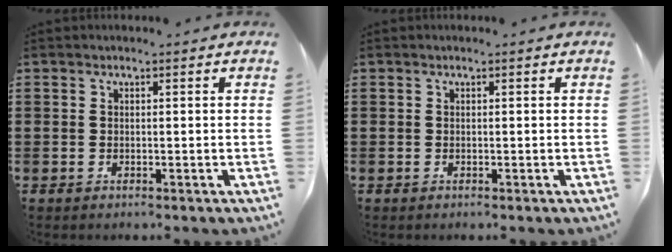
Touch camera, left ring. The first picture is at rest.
{"total": 0.0}